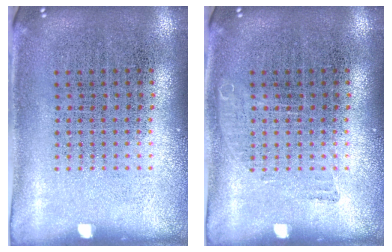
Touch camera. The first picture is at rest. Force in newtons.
{"total": 0.7, "press": 0.7, "slide": 0.2}